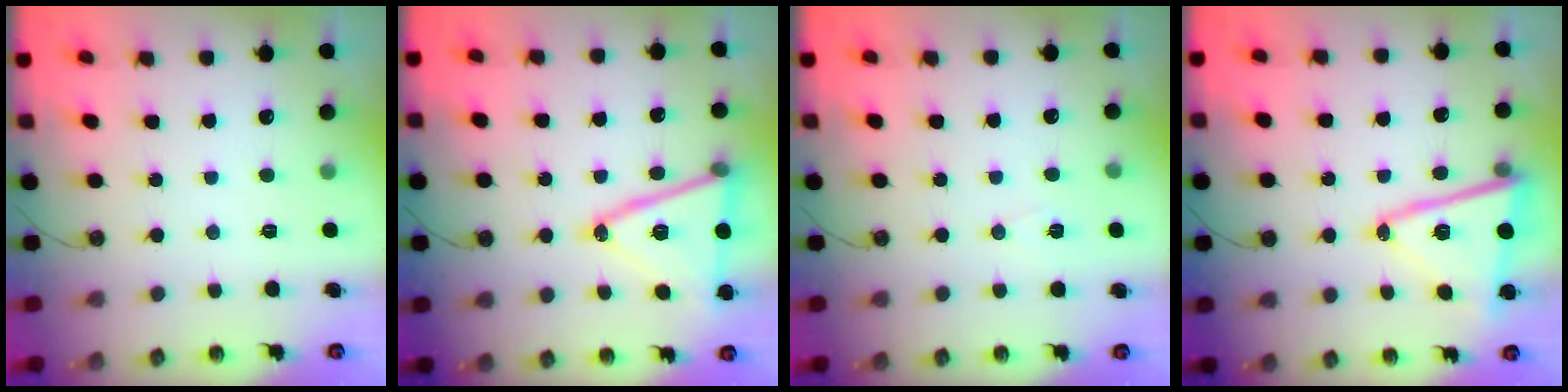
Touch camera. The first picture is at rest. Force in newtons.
{"total": 17.2, "press": 16.9, "slide": 3.6}
{"total": 6.4, "press": 4.6, "slide": 4.5}
{"total": 14.4, "press": 14.3, "slide": 1.4}